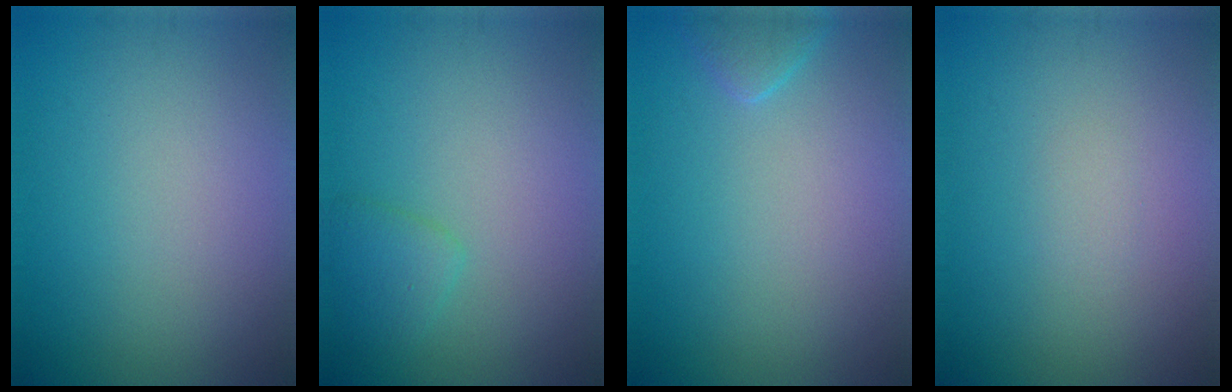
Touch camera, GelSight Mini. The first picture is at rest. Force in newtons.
{"total": 1.7, "press": 1.7, "slide": 0.2}
{"total": 1.6, "press": 1.6, "slide": 0.1}
{"total": 0.6, "press": 0.6, "slide": 0.0}